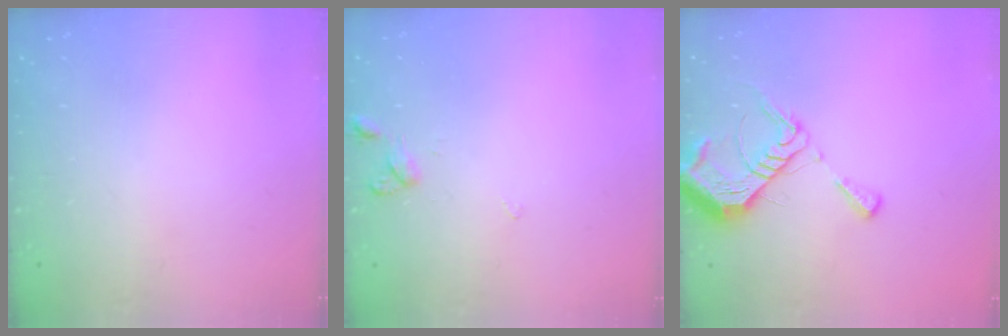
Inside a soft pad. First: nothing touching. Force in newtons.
{"total": 4.6, "press": 4.6, "slide": 0.4}
{"total": 10.0, "press": 9.9, "slide": 1.3}